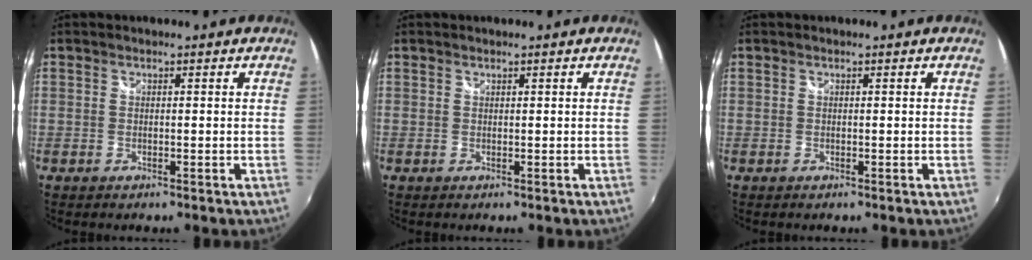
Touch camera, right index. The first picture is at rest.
{"total": 0.0}
{"total": 0.0}